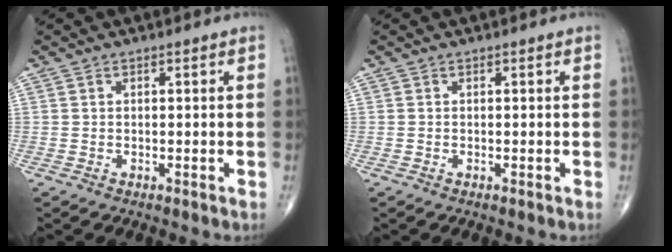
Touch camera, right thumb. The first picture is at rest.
{"total": 0.0}